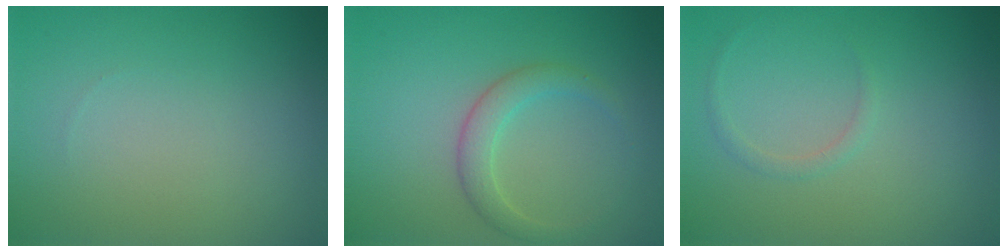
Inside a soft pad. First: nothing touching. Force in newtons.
{"total": 2.3, "press": 2.3, "slide": 0.1}
{"total": 0.8, "press": 0.8, "slide": 0.1}